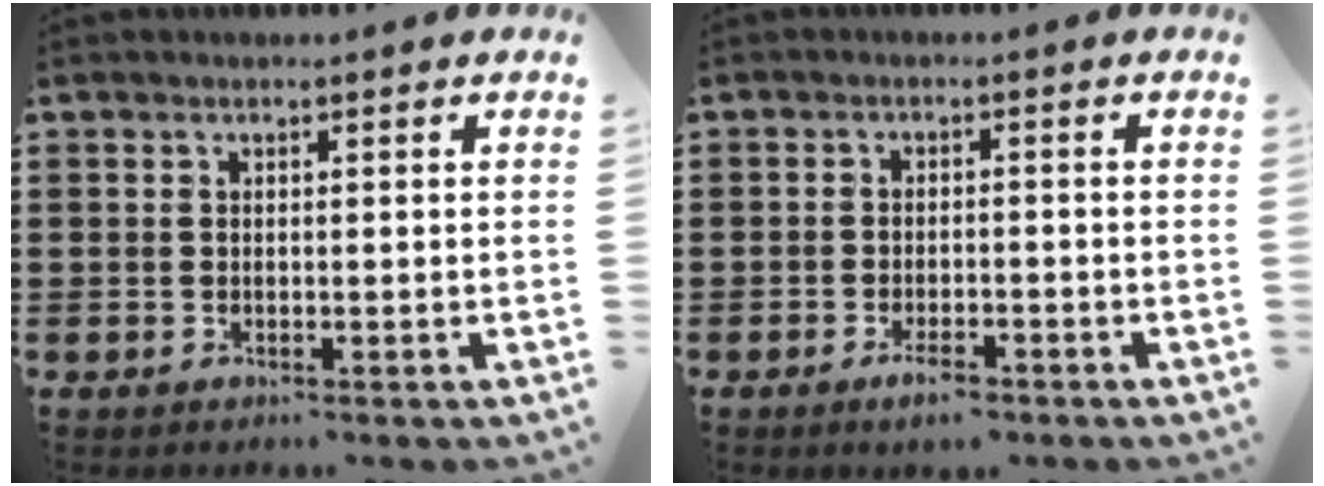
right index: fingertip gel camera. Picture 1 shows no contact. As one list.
[{"total": 2.9, "force": [-2.1, 0.9, 1.9], "torque": [-0.032, 0.006, -0.039]}]